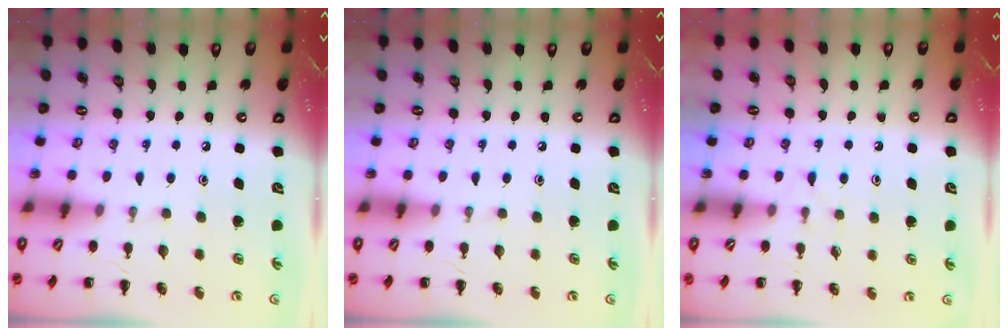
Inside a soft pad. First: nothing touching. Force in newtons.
{"total": 0.0}
{"total": 3.5, "press": 3.2, "slide": 1.4}